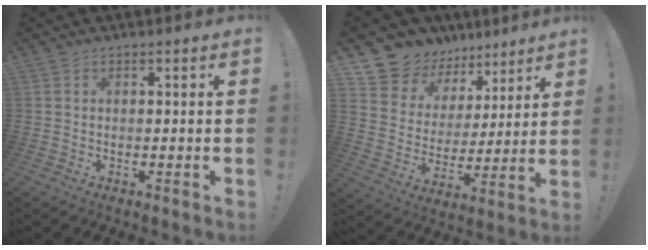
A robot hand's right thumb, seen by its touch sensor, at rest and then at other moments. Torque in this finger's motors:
{"motor_torque": [-0.62, 0.36, -0.45, 0.76, 0.01]}